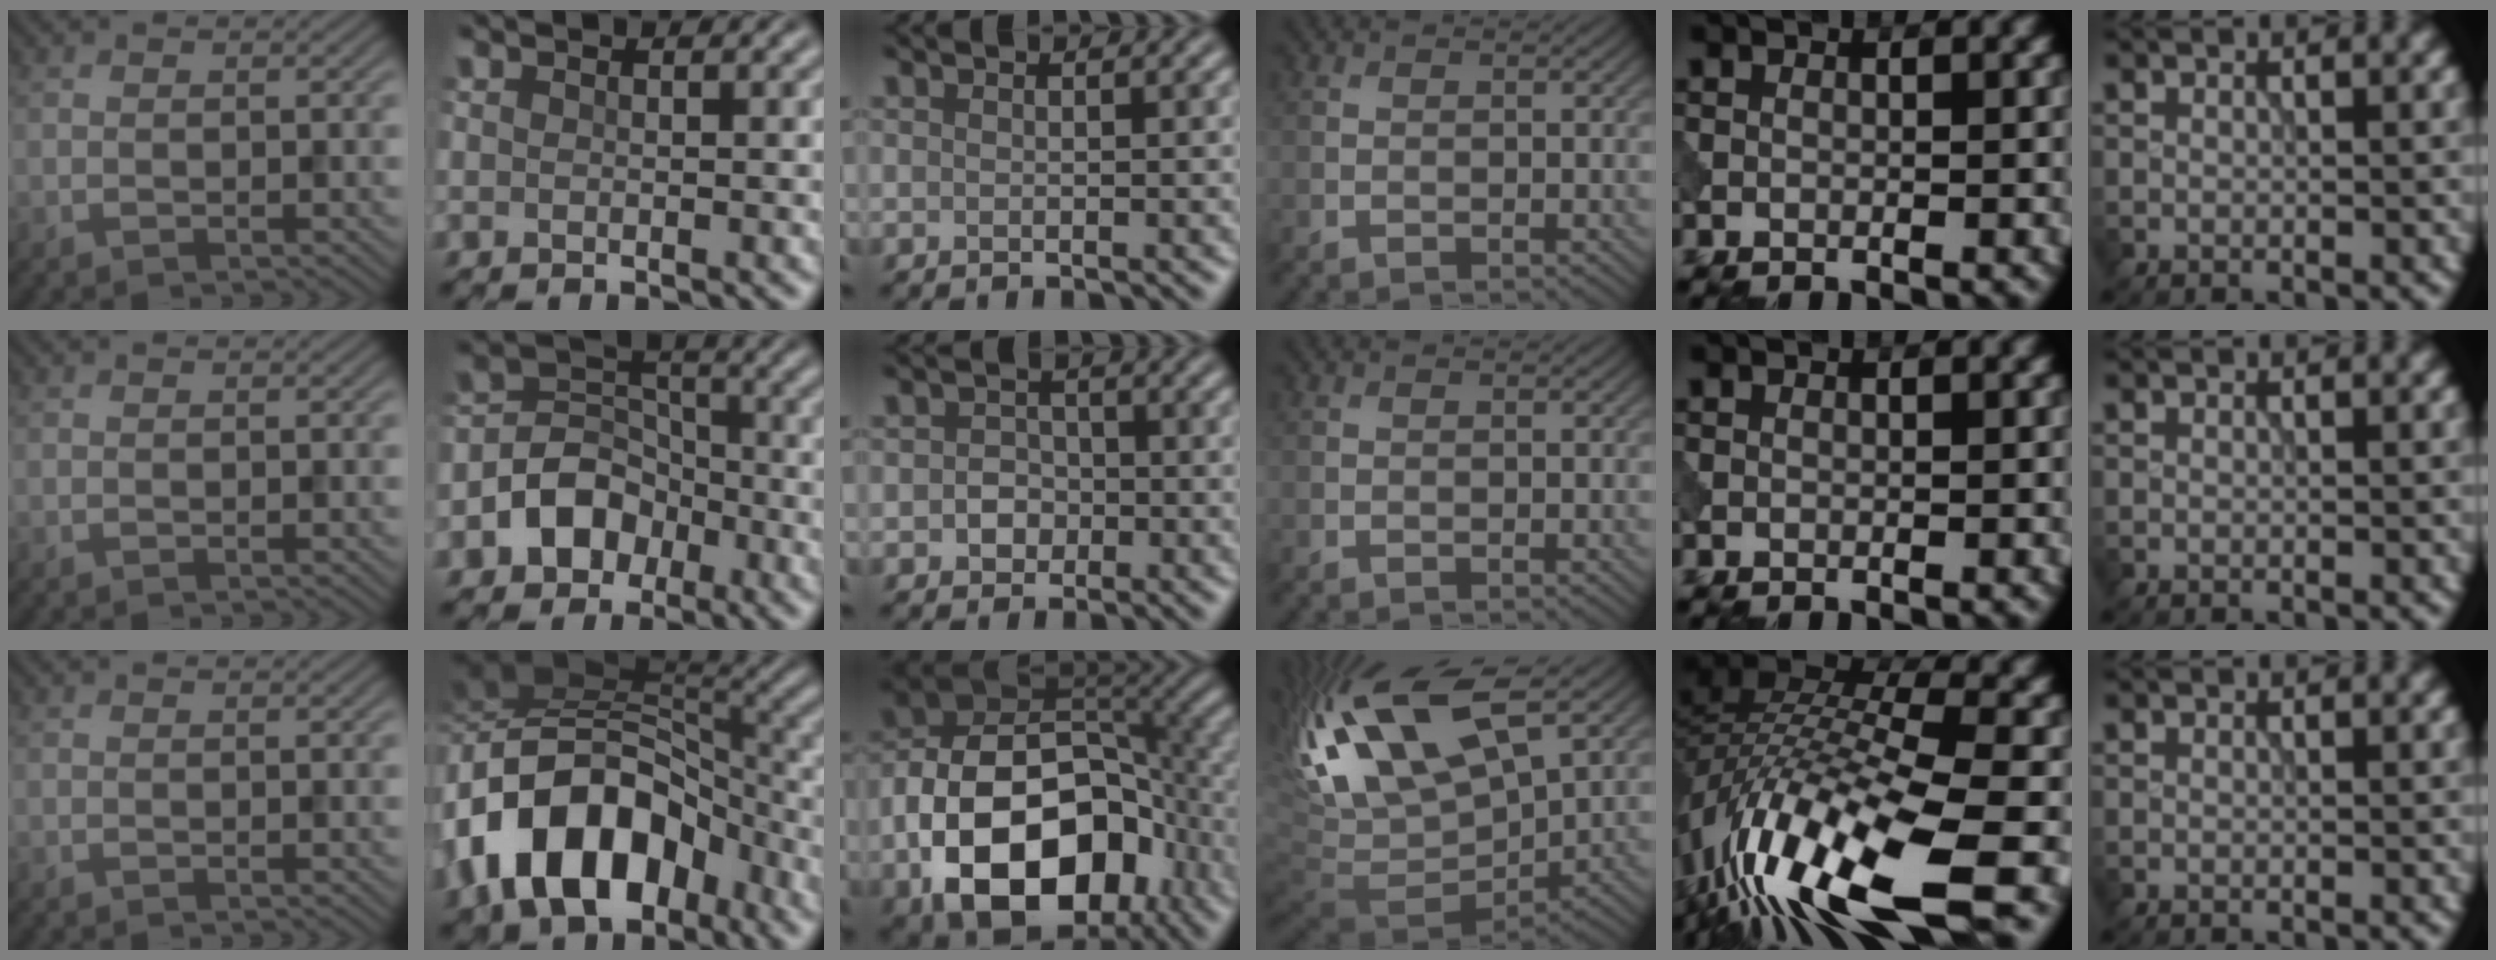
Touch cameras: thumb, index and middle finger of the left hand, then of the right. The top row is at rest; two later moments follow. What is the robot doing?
{"motion": "extract", "object": "peg toy"}